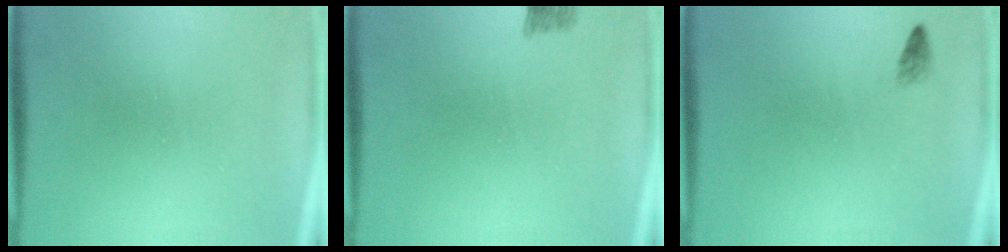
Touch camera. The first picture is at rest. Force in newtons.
{"total": 2.0}
{"total": 0.8}